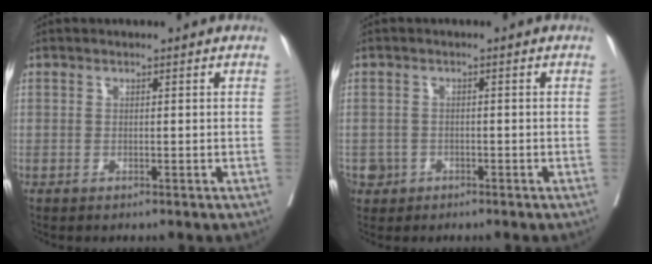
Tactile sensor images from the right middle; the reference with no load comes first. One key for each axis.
{"total": 2.5, "fx": -1.1, "fy": 2.2, "fz": 0.0, "tx": 0.002, "ty": 0.009, "tz": -0.019}